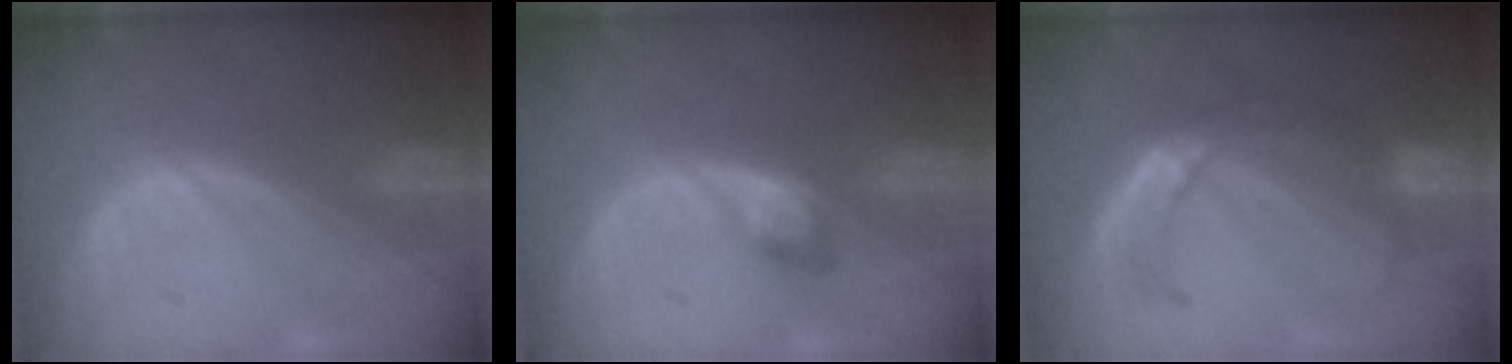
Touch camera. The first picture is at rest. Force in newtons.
{"total": 2.7, "press": 2.7, "slide": 0.3}
{"total": 7.3, "press": 6.4, "slide": 3.5}